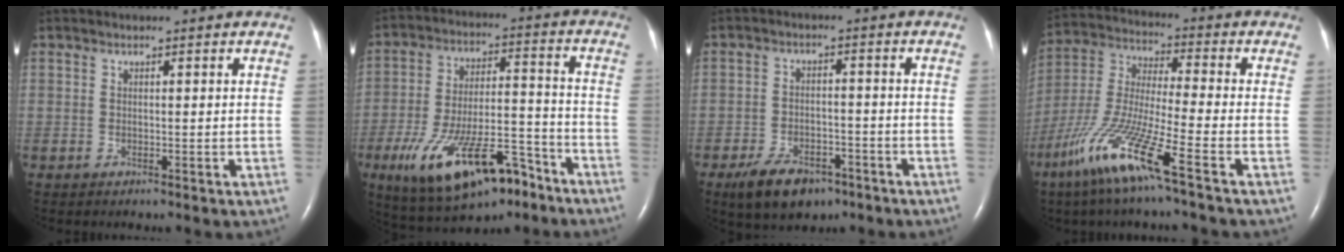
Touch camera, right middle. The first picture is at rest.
{"total": 18.2, "force": [-10.6, 6.1, 13.4], "torque": [-0.232, 0.002, -0.169]}
{"total": 8.2, "force": [-5.4, 4.1, 4.5], "torque": [-0.087, -0.004, -0.085]}
{"total": 14.2, "force": [-8.0, -0.2, 11.7], "torque": [-0.257, -0.034, -0.164]}